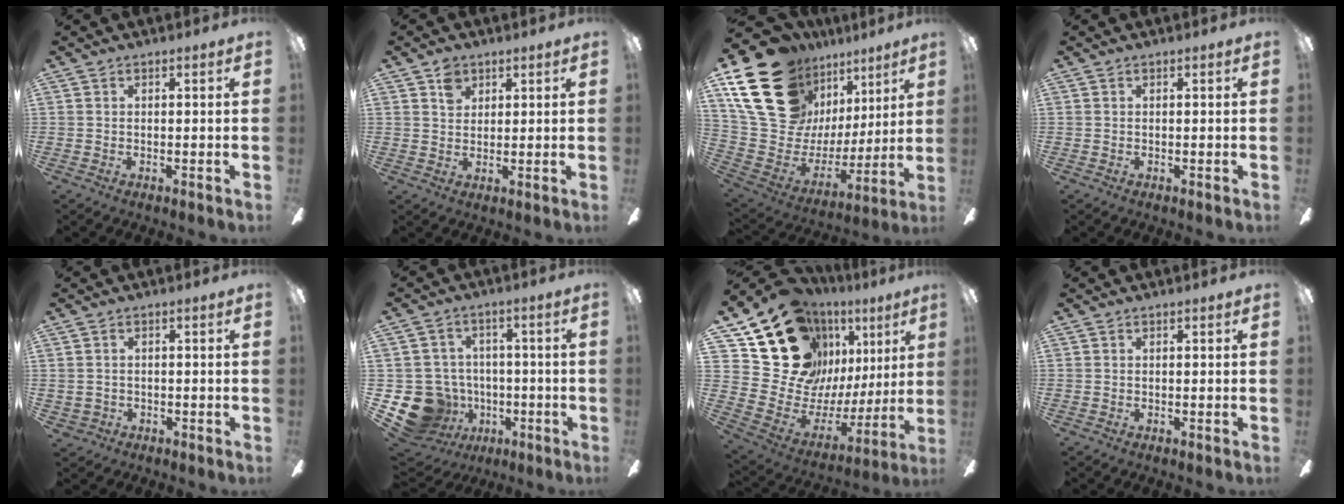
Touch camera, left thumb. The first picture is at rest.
{"total": 4.0, "force": [2.4, 2.8, 1.5], "torque": [-0.020, -0.001, 0.043]}
{"total": 24.2, "force": [13.8, 15.6, 12.3], "torque": [-0.247, -0.074, 0.274]}
{"total": 0.0}
{"total": 0.7, "force": [-0.2, 0.7, 0.1], "torque": [-0.003, 0.003, -0.006]}
{"total": 14.9, "force": [-5.6, 12.7, 5.5], "torque": [-0.137, 0.040, -0.075]}
{"total": 22.2, "force": [13.2, 15.0, 9.8], "torque": [-0.172, -0.078, 0.265]}
{"total": 0.0}